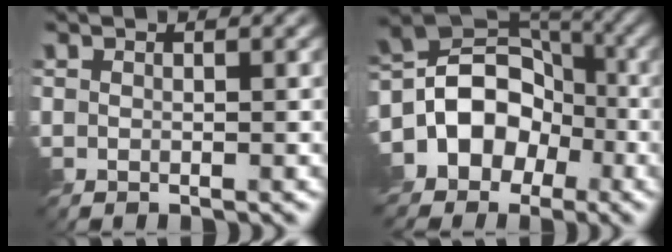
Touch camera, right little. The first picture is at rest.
{"total": 11.2, "force": [-5.0, 9.1, 4.2], "torque": [-0.075, 0.009, -0.104]}